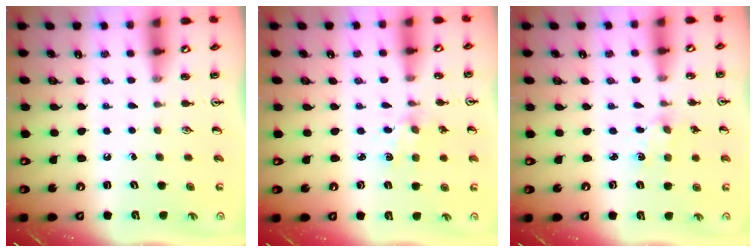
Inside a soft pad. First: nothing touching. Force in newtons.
{"total": 2.0, "press": 2.0, "slide": 0.4}
{"total": 2.5, "press": 2.4, "slide": 0.4}